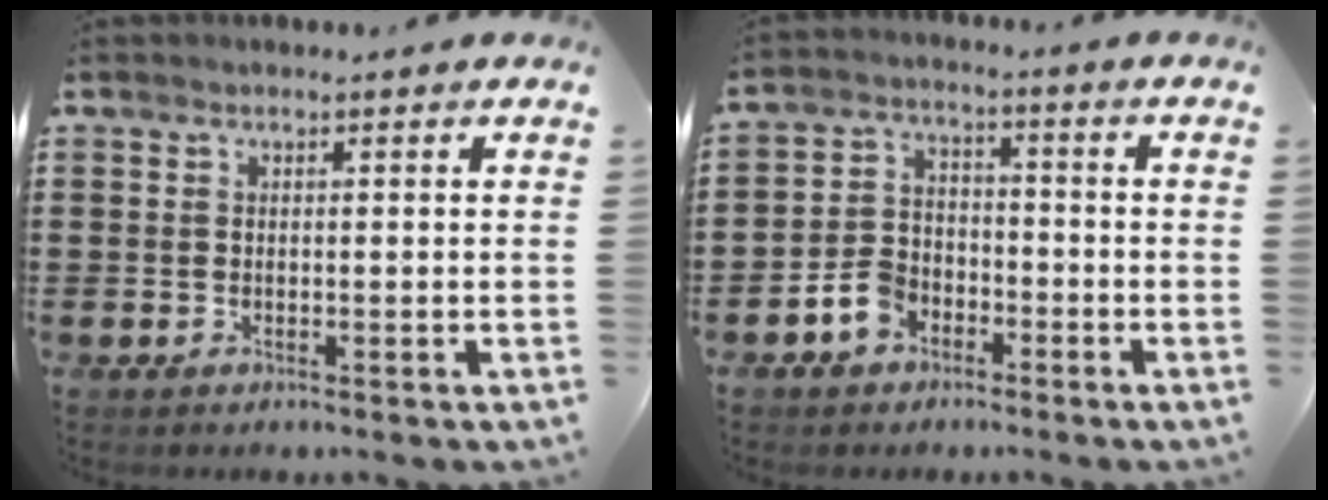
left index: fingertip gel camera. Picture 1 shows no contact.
{"total": 4.9, "force": [-3.1, 3.3, 1.9], "torque": [-0.050, 0.011, -0.062]}